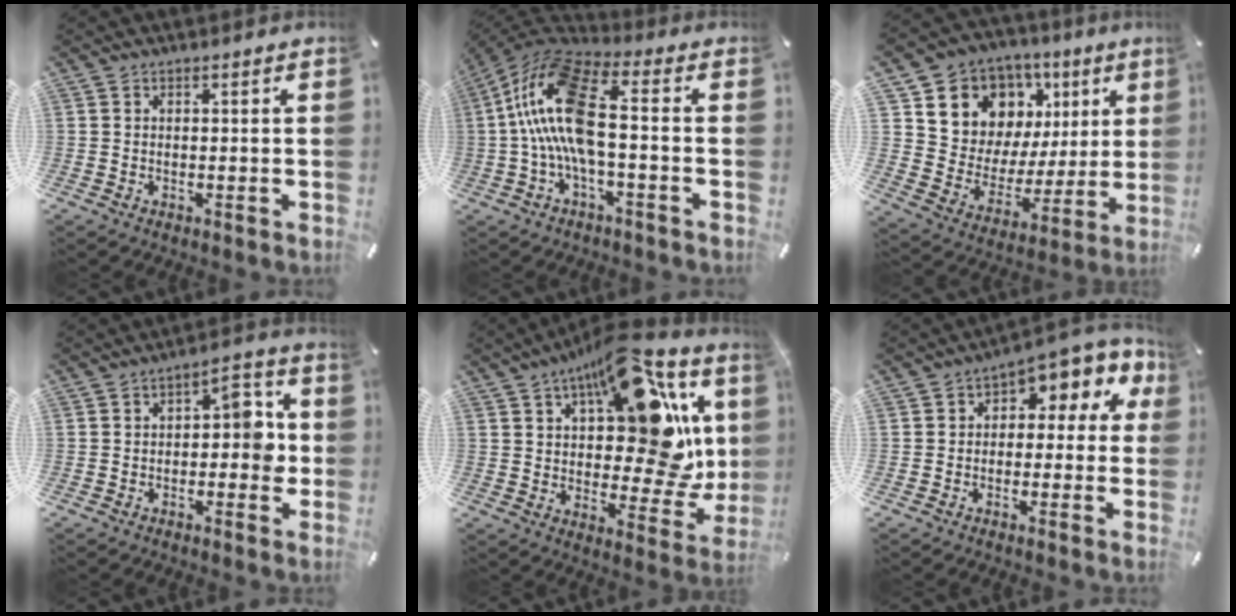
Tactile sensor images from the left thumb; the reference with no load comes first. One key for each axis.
{"total": 15.8, "fx": -0.9, "fy": 6.2, "fz": 14.6, "tx": -0.308, "ty": -0.001, "tz": -0.020}
{"total": 11.5, "fx": 5.9, "fy": 9.7, "fz": 1.4, "tx": -0.033, "ty": -0.067, "tz": 0.119}
{"total": 7.6, "fx": -0.8, "fy": 4.4, "fz": 6.1, "tx": -0.072, "ty": 0.008, "tz": -0.024}
{"total": 23.8, "fx": 8.8, "fy": 12.0, "fz": 18.5, "tx": -0.272, "ty": -0.060, "tz": 0.141}
{"total": 5.7, "fx": 2.3, "fy": 3.5, "fz": 3.8, "tx": -0.053, "ty": -0.024, "tz": 0.035}